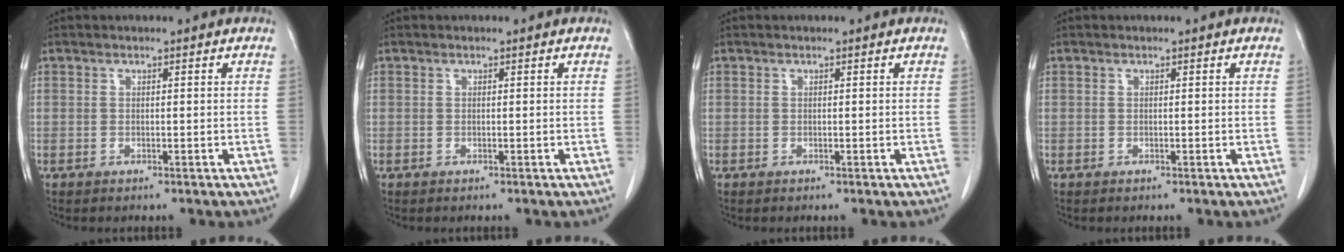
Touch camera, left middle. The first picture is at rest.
{"total": 0.0}
{"total": 0.0}
{"total": 0.0}